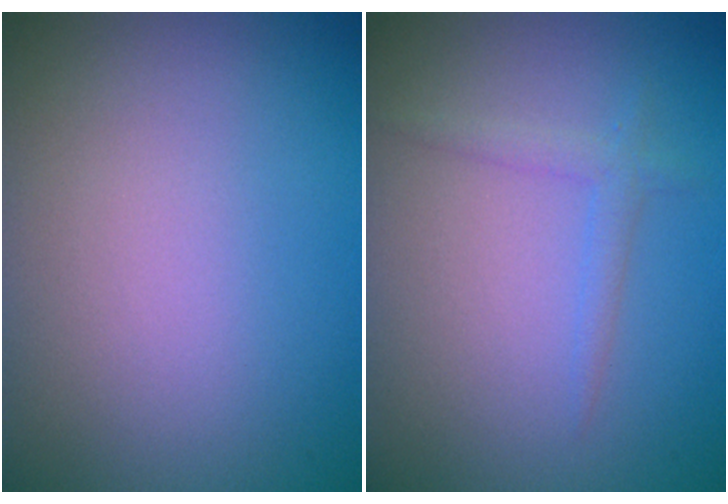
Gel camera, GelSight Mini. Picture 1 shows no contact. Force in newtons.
{"total": 1.4, "press": 1.4, "slide": 0.1}